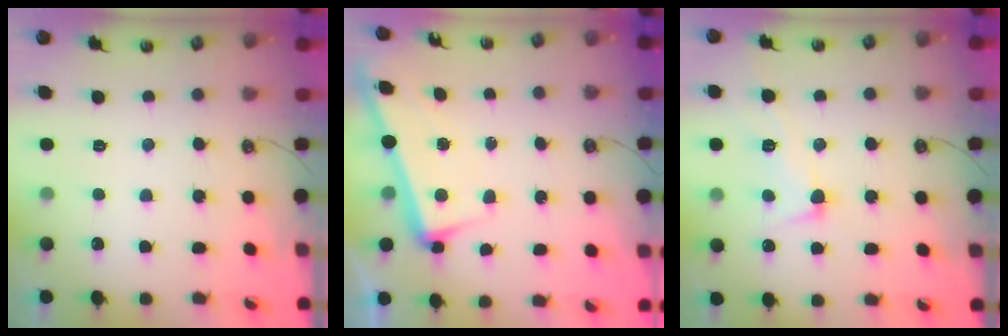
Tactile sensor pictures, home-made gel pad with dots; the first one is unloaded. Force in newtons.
{"total": 3.3, "press": 3.1, "slide": 1.1}
{"total": 4.6, "press": 4.5, "slide": 0.7}